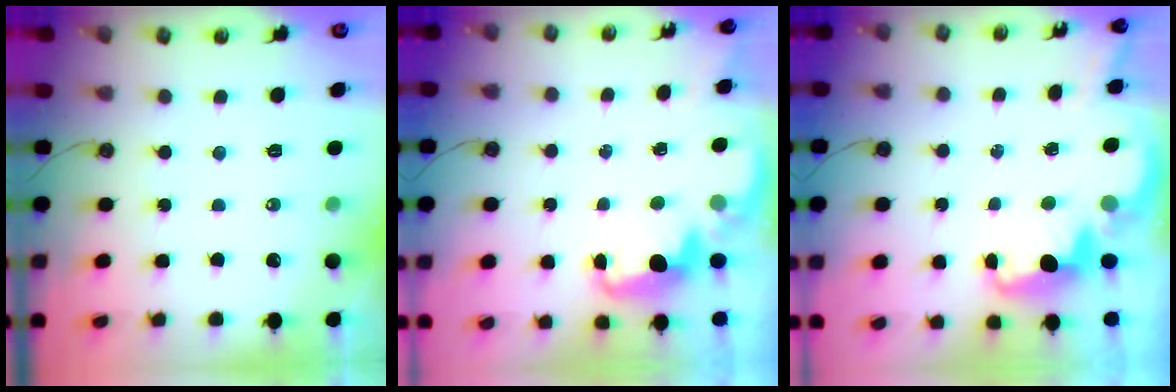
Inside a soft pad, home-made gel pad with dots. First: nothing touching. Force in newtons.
{"total": 2.1, "press": 2.1, "slide": 0.6}
{"total": 3.9, "press": 3.8, "slide": 0.7}